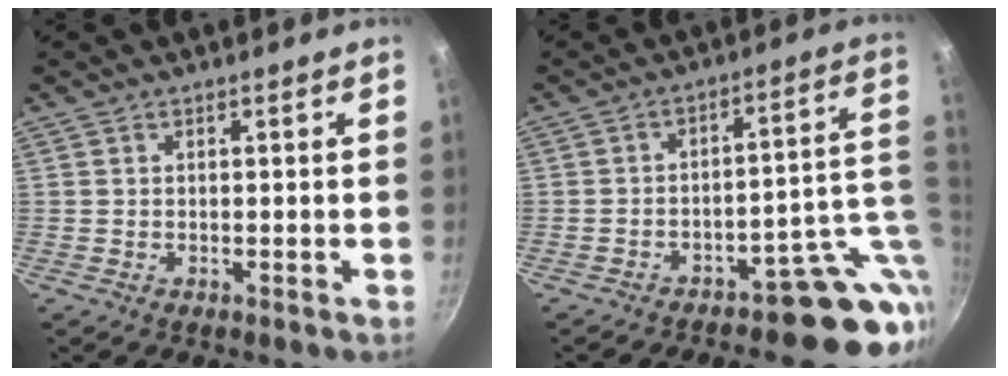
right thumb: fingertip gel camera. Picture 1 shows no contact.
{"total": 13.4, "force": [-5.3, 6.6, 10.4], "torque": [-0.059, 0.041, -0.073]}